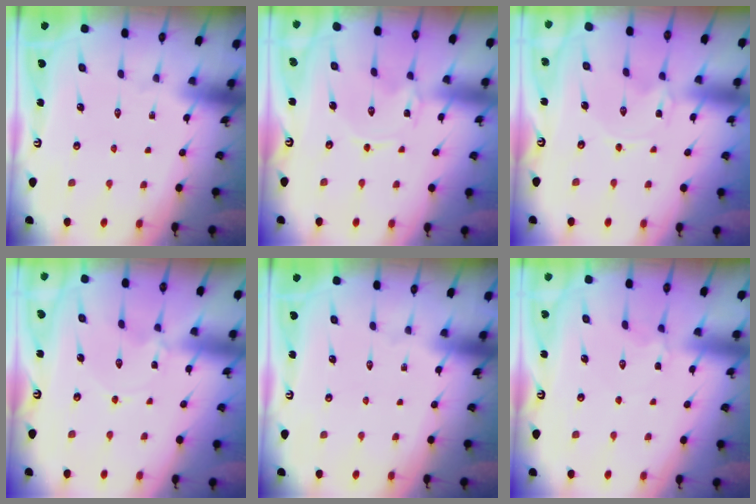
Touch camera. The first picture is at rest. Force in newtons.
{"total": 0.0}
{"total": 0.0}
{"total": 1.2, "press": 1.1, "slide": 0.3}
{"total": 0.0}
{"total": 2.7, "press": 2.6, "slide": 0.5}